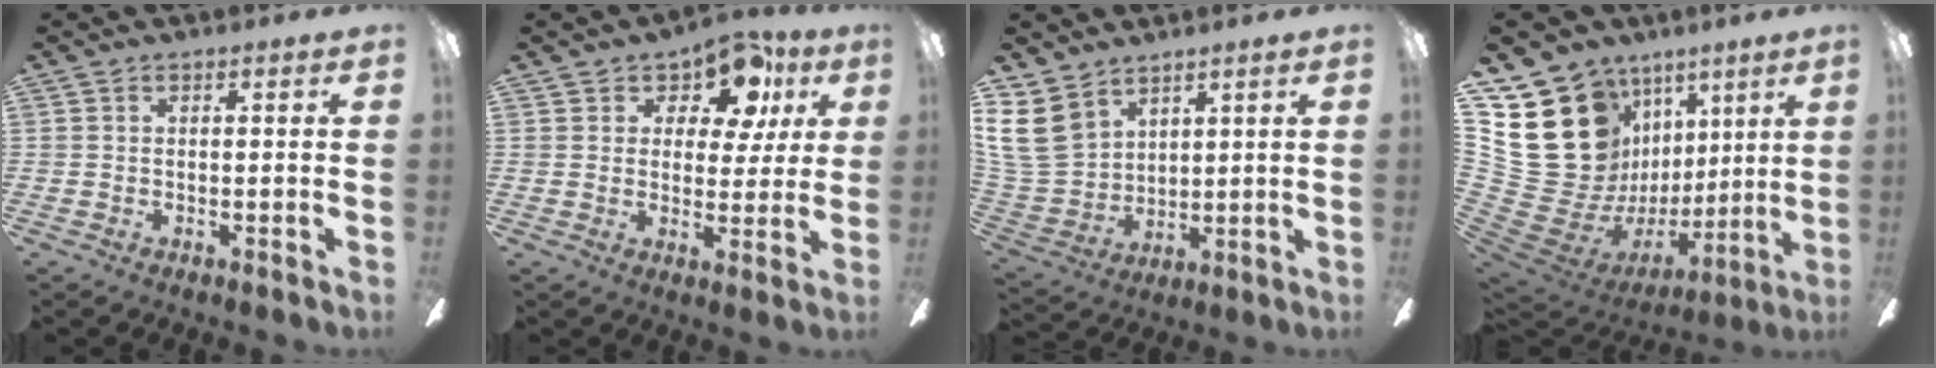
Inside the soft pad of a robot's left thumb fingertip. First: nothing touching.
{"total": 9.9, "force": [6.1, 6.0, 5.0], "torque": [-0.078, -0.031, 0.110]}
{"total": 11.3, "force": [6.8, 7.6, 4.8], "torque": [-0.130, -0.022, 0.135]}
{"total": 22.7, "force": [6.3, 19.8, 9.1], "torque": [-0.187, -0.066, 0.180]}